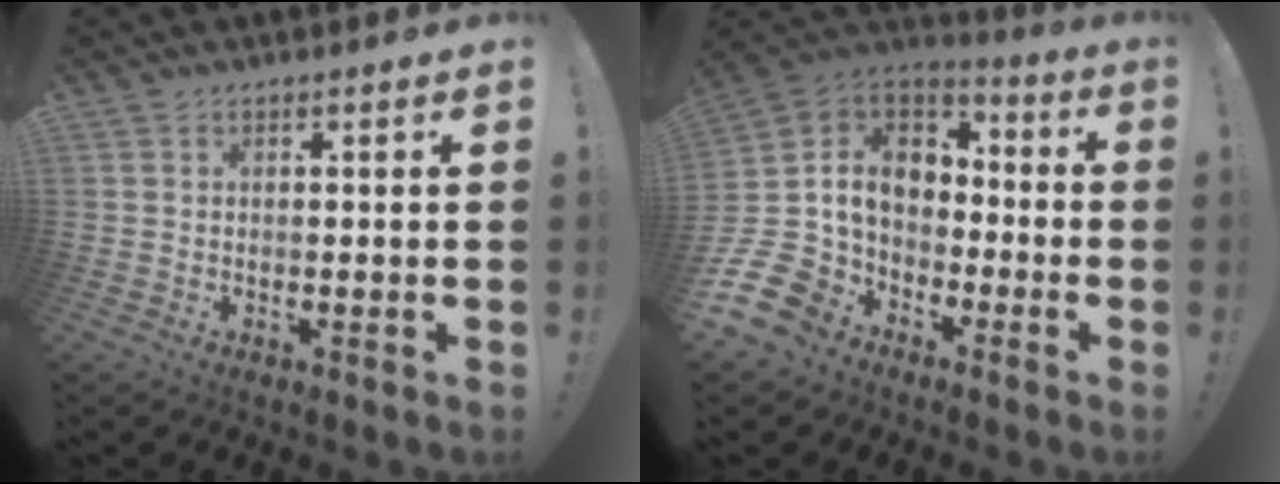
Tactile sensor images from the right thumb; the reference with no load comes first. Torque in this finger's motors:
{"motor_torque": [2.42, 2.51, 0.21, -0.07, 0.12]}